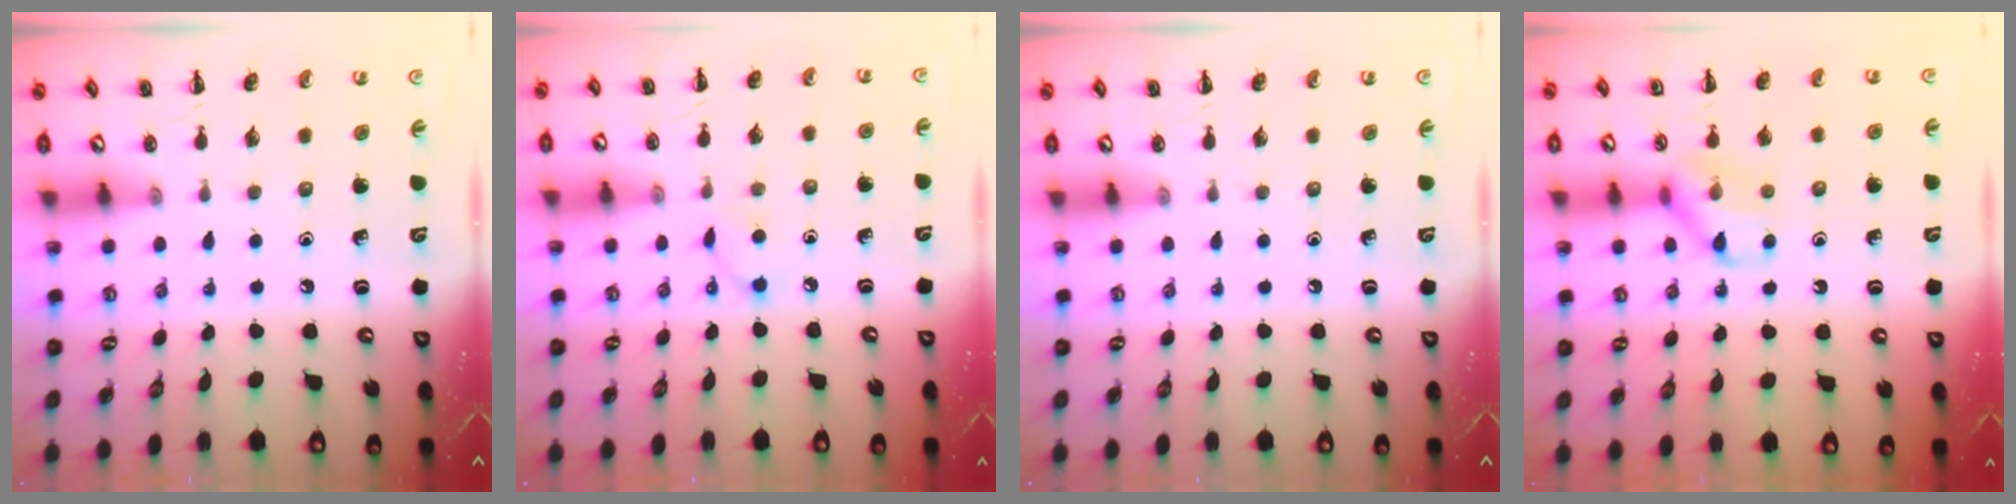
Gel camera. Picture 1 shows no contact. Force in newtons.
{"total": 3.9, "press": 3.7, "slide": 1.2}
{"total": 0.0}
{"total": 10.3, "press": 10.3, "slide": 1.0}